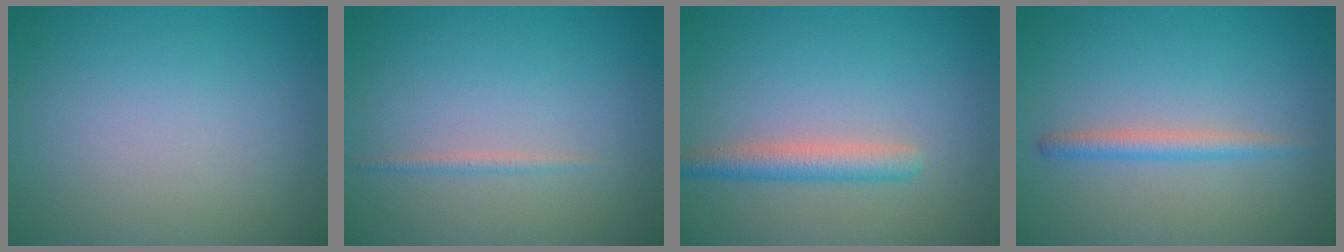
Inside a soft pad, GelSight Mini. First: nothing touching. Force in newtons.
{"total": 0.8, "press": 0.7, "slide": 0.1}
{"total": 2.6, "press": 2.6, "slide": 0.1}
{"total": 1.8, "press": 1.8, "slide": 0.1}